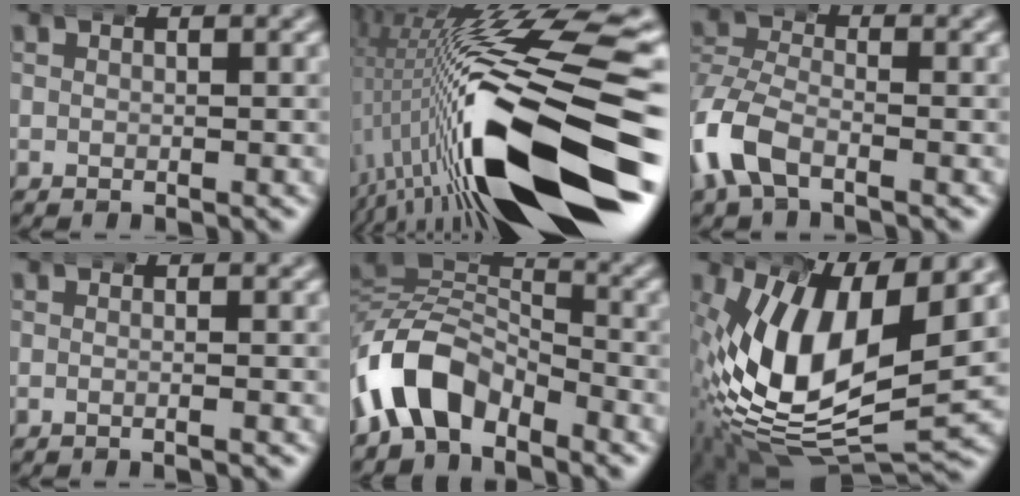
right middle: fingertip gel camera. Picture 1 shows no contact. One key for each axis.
{"total": 19.0, "fx": -2.0, "fy": 6.4, "fz": 17.8, "tx": -0.285, "ty": 0.028, "tz": -0.029}
{"total": 4.5, "fx": -2.2, "fy": 2.7, "fz": 2.8, "tx": -0.084, "ty": -0.005, "tz": -0.040}
{"total": 0.6, "fx": -0.3, "fy": -0.3, "fz": 0.4, "tx": -0.005, "ty": 0.005, "tz": -0.011}
{"total": 8.0, "fx": -2.5, "fy": 5.9, "fz": 4.8, "tx": -0.112, "ty": -0.018, "tz": -0.043}
{"total": 13.7, "fx": -0.5, "fy": 7.2, "fz": 11.7, "tx": -0.228, "ty": -0.037, "tz": 0.016}